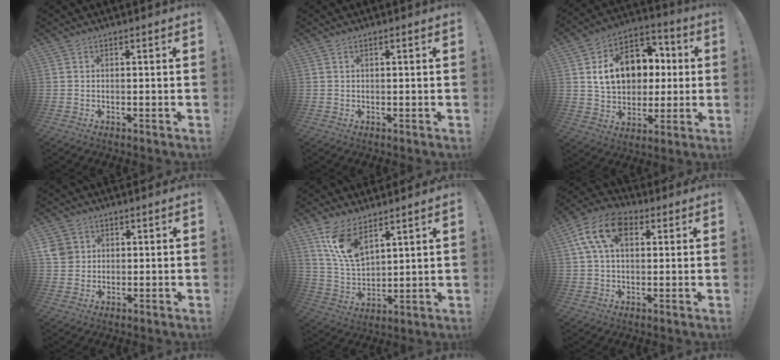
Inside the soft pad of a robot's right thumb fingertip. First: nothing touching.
{"total": 0.7, "force": [0.1, 0.0, 0.7], "torque": [-0.020, 0.004, 0.003]}
{"total": 16.9, "force": [3.3, 13.0, 10.4], "torque": [-0.144, 0.004, 0.077]}
{"total": 5.5, "force": [1.8, 5.0, 1.5], "torque": [-0.015, 0.001, 0.036]}
{"total": 12.0, "force": [8.1, 5.3, 7.1], "torque": [-0.148, -0.041, 0.154]}
{"total": 13.6, "force": [4.5, 8.7, 9.4], "torque": [-0.185, 0.010, 0.086]}